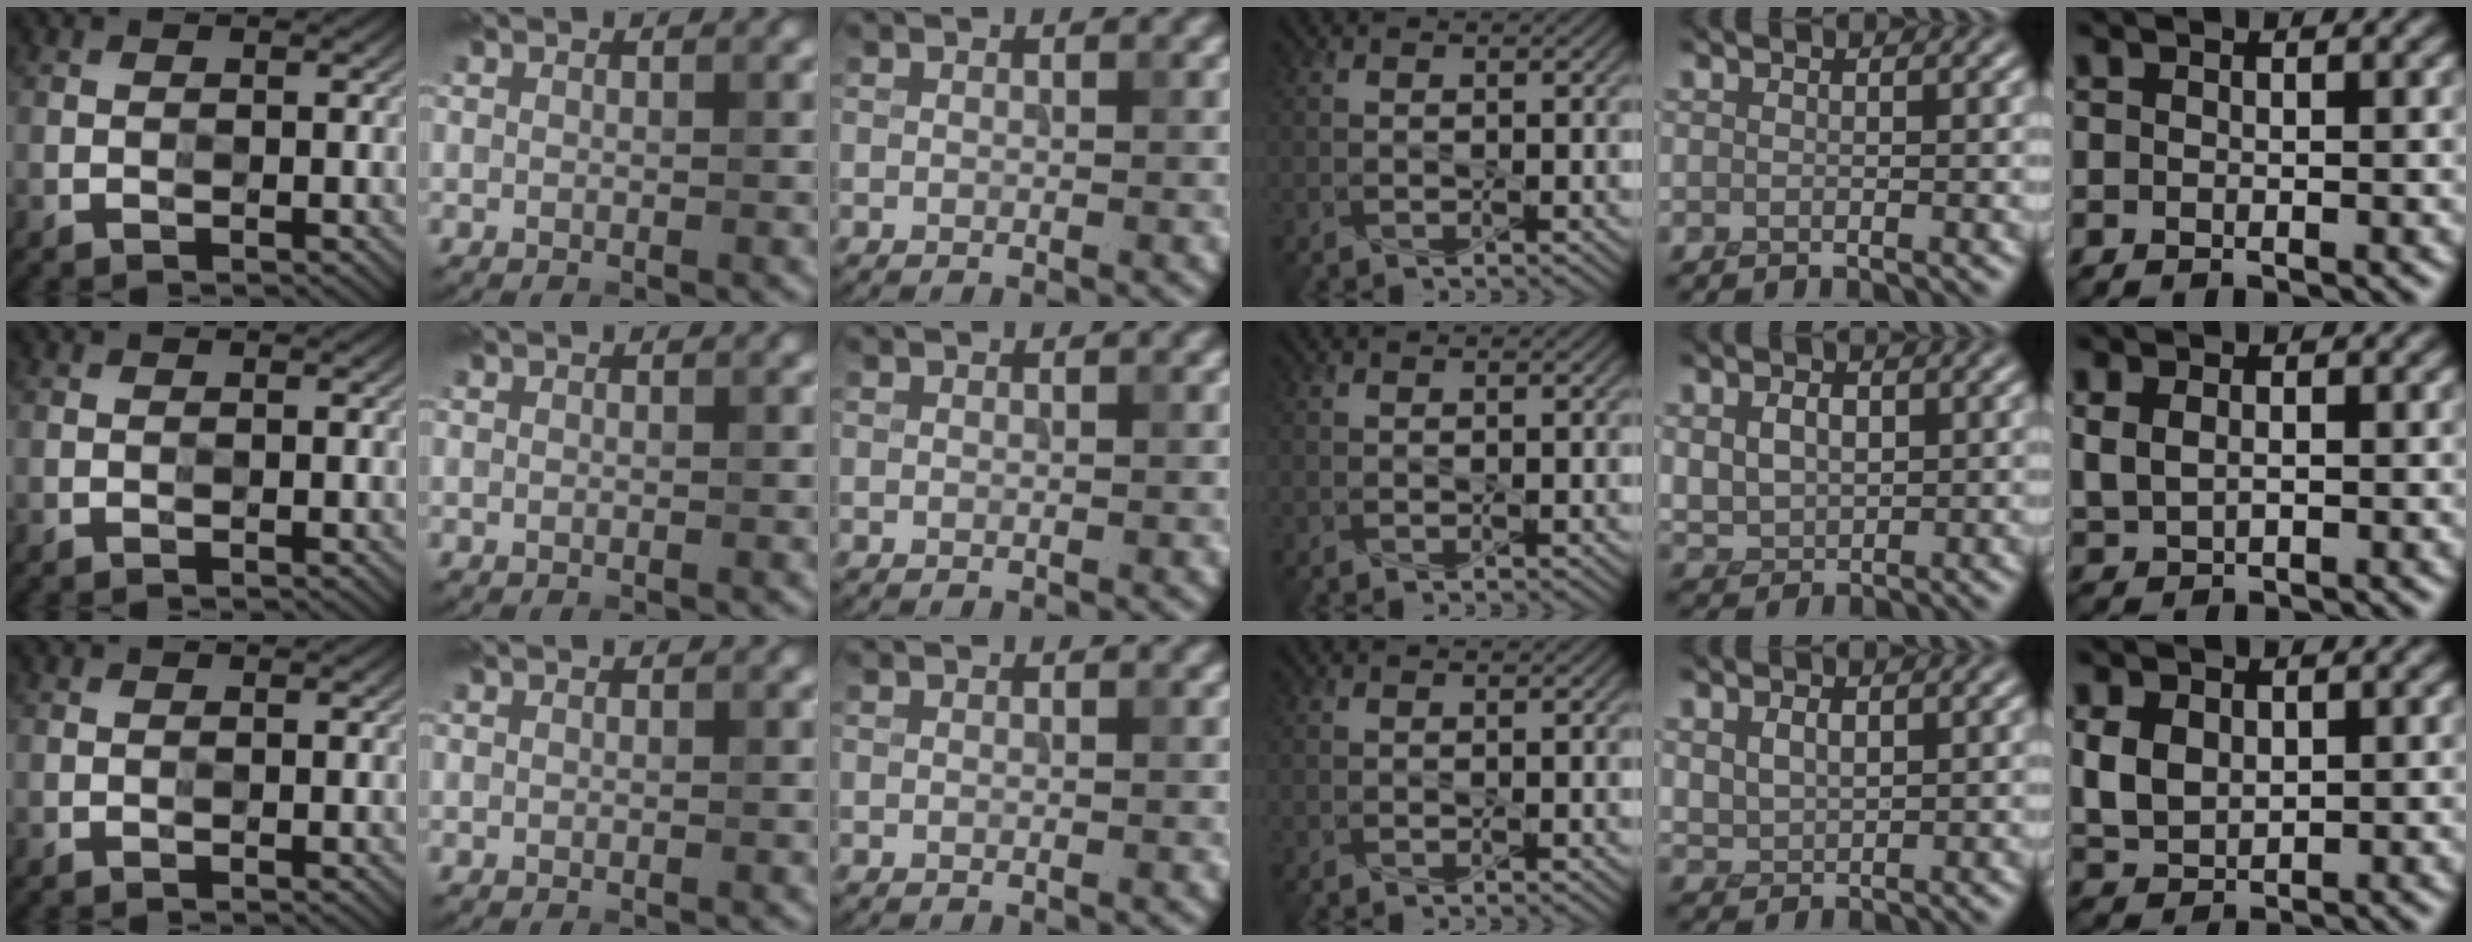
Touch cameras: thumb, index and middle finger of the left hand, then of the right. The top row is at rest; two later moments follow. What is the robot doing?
{"motion": "press", "object": "gel pad"}